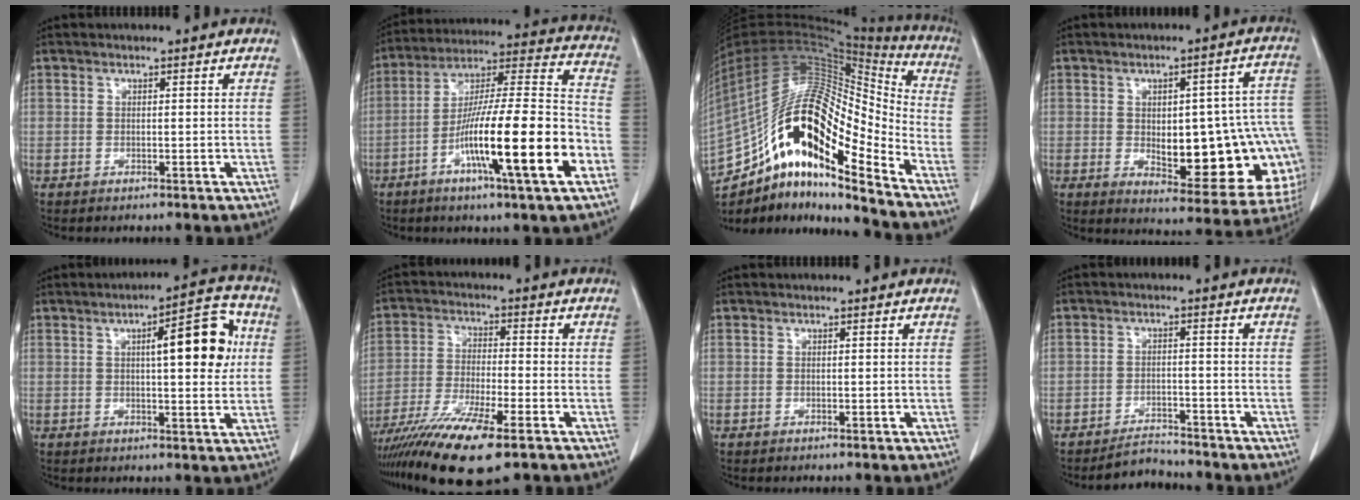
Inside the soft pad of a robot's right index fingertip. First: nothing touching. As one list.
[{"total": 21.1, "force": [-8.1, 1.0, 19.4], "torque": [-0.308, -0.011, -0.136]}, {"total": 26.4, "force": [-14.8, 6.6, 20.8], "torque": [-0.403, 0.021, -0.258]}, {"total": 20.8, "force": [-3.0, 7.6, 19.2], "torque": [-0.165, 0.032, -0.010]}, {"total": 10.7, "force": [2.3, 2.5, 10.1], "torque": [-0.137, 0.022, 0.029]}, {"total": 13.2, "force": [-8.7, 1.6, 9.8], "torque": [-0.187, -0.031, -0.154]}, {"total": 0.0}, {"total": 3.6, "force": [-3.5, 0.6, -0.1], "torque": [0.000, -0.007, -0.058]}]